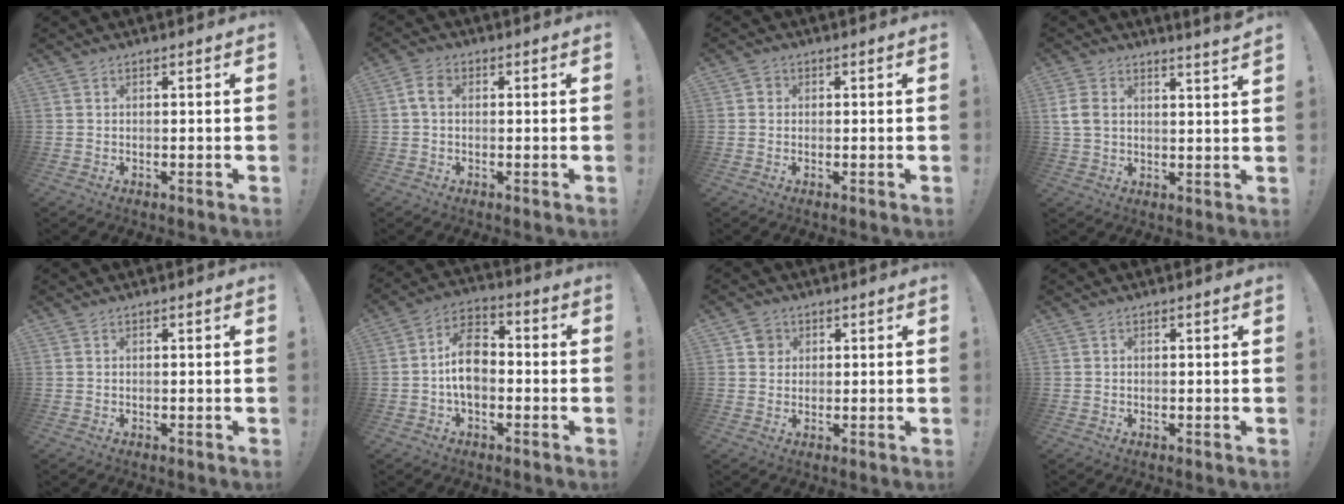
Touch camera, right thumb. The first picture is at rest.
{"total": 4.1, "force": [0.5, 2.8, 3.1], "torque": [-0.062, 0.010, 0.011]}
{"total": 1.4, "force": [0.1, 1.3, 0.5], "torque": [-0.001, 0.001, -0.001]}
{"total": 6.2, "force": [3.8, 3.0, 4.0], "torque": [-0.071, -0.012, 0.074]}
{"total": 0.0}
{"total": 11.2, "force": [-1.6, 7.5, 8.2], "torque": [-0.142, 0.017, -0.026]}
{"total": 4.1, "force": [1.4, 3.8, 1.0], "torque": [-0.007, 0.004, 0.026]}
{"total": 0.0}